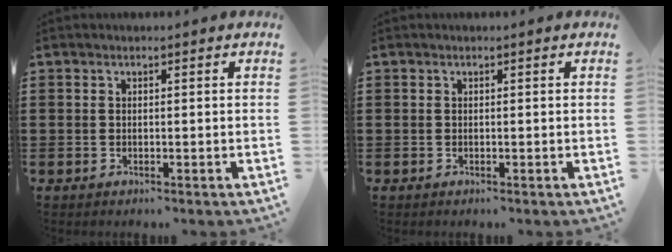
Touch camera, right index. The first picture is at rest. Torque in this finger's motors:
{"motor_torque": [0.00, 0.00, 0.01, -0.01]}